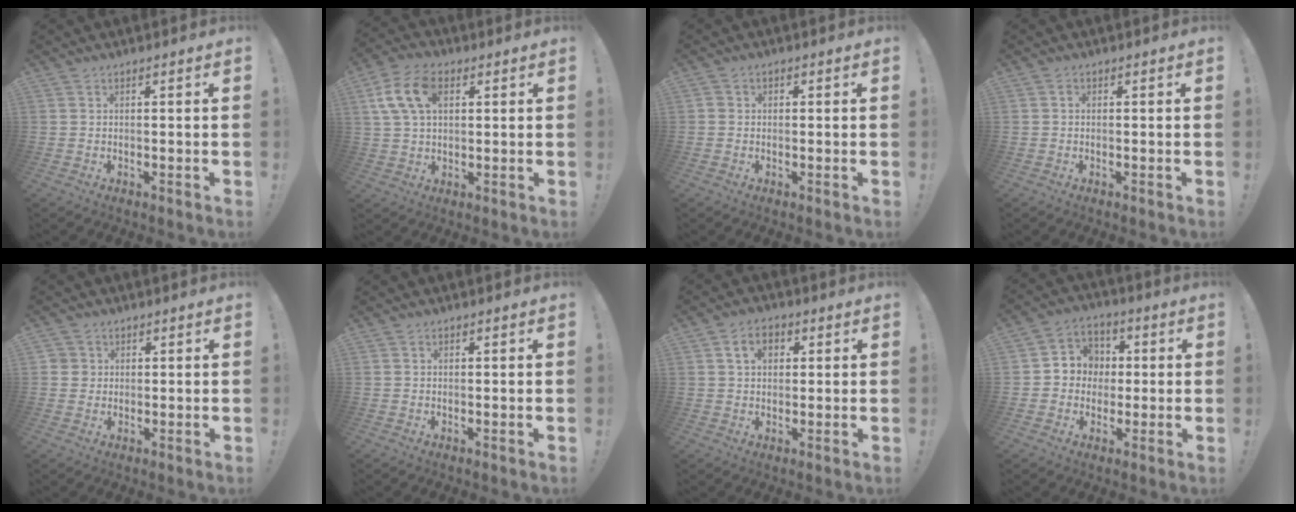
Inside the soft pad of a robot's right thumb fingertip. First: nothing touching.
{"total": 12.5, "force": [4.1, 8.0, 8.7], "torque": [-0.164, 0.005, 0.079]}
{"total": 1.4, "force": [-0.6, 1.2, 0.5], "torque": [-0.014, 0.009, -0.010]}
{"total": 0.7, "force": [-0.4, 0.5, 0.2], "torque": [-0.006, 0.002, -0.007]}
{"total": 3.0, "force": [0.5, 2.9, 0.4], "torque": [-0.002, -0.001, 0.008]}
{"total": 0.0}
{"total": 6.0, "force": [1.8, 4.2, 3.8], "torque": [-0.057, 0.007, 0.032]}
{"total": 8.1, "force": [-0.8, 7.8, 2.0], "torque": [-0.022, 0.014, -0.008]}